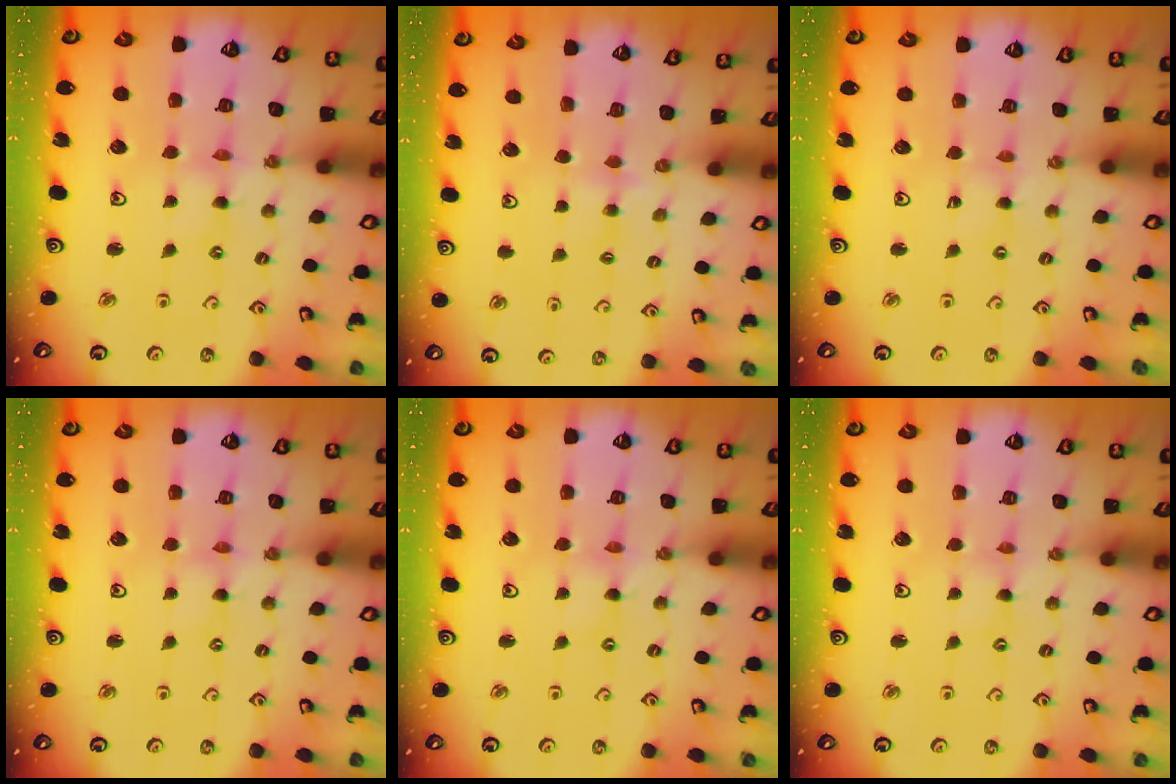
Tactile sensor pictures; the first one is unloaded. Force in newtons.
{"total": 3.0, "press": 3.0, "slide": 0.5}
{"total": 0.0}
{"total": 0.0}
{"total": 0.7, "press": 0.7, "slide": 0.1}
{"total": 0.0}